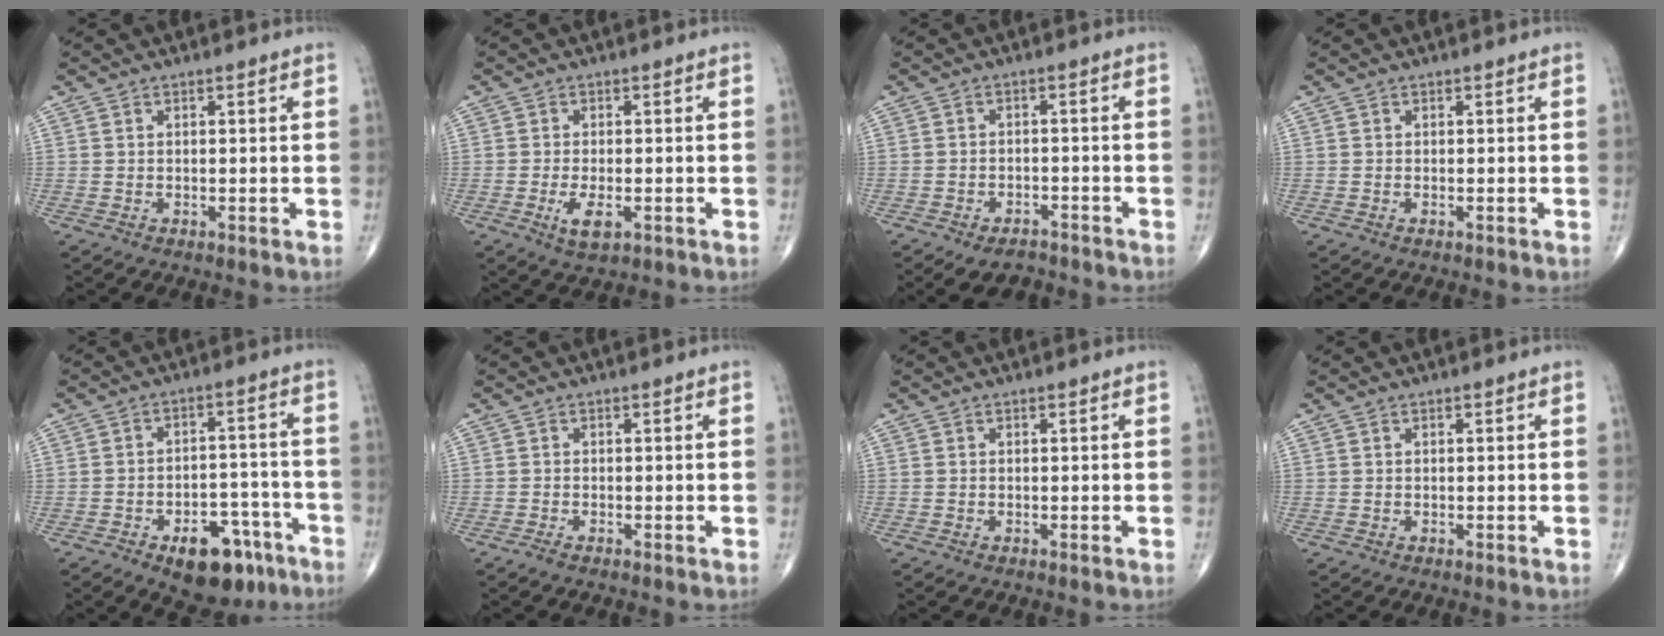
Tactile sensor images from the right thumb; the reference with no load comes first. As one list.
[{"total": 4.3, "force": [-1.5, 1.9, 3.6], "torque": [-0.067, -0.006, -0.022]}, {"total": 6.3, "force": [-4.9, 3.3, 2.1], "torque": [-0.020, 0.021, -0.073]}, {"total": 0.0}, {"total": 12.5, "force": [-7.3, 6.7, 7.6], "torque": [-0.073, 0.051, -0.098]}, {"total": 1.0, "force": [-0.8, 0.2, 0.6], "torque": [-0.018, -0.004, -0.019]}, {"total": 0.0}, {"total": 0.0}]